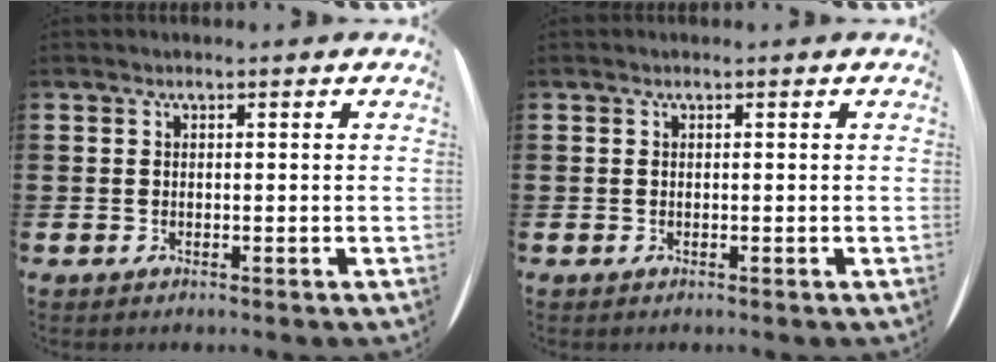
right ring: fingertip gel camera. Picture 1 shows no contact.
{"total": 0.0}